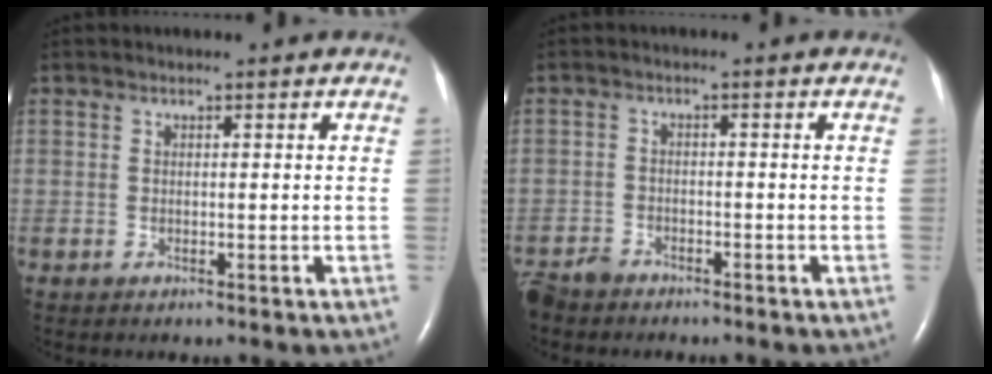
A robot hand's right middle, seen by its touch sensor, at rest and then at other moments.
{"total": 3.8, "force": [-3.5, 1.4, 0.7], "torque": [-0.018, -0.007, -0.068]}